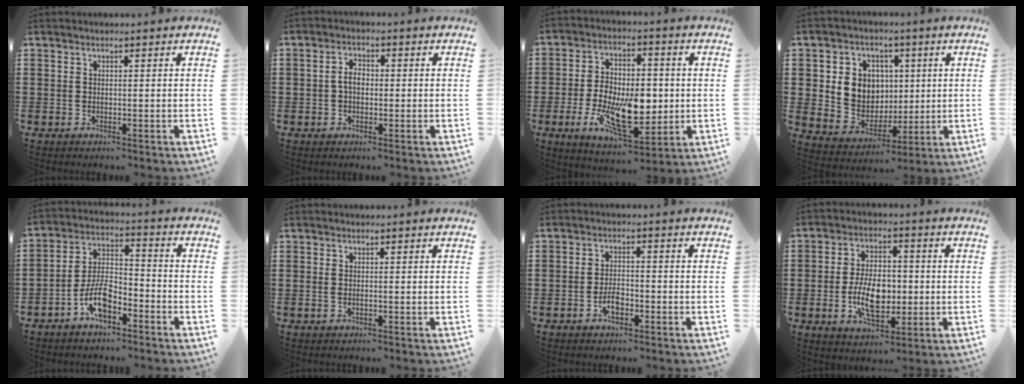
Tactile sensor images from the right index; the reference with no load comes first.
{"total": 2.7, "force": [-0.4, 1.5, 2.2], "torque": [-0.043, 0.003, -0.008]}
{"total": 13.3, "force": [-2.0, 6.9, 11.2], "torque": [-0.208, -0.011, -0.033]}
{"total": 7.4, "force": [1.5, 6.9, 2.3], "torque": [-0.063, 0.007, 0.030]}
{"total": 7.6, "force": [-4.5, 3.4, 5.2], "torque": [-0.112, 0.012, -0.085]}
{"total": 0.7, "force": [-0.2, 0.2, 0.6], "torque": [-0.013, -0.004, -0.003]}
{"total": 3.4, "force": [-1.6, 1.5, 2.5], "torque": [-0.054, 0.003, -0.032]}
{"total": 9.0, "force": [-1.5, 5.1, 7.3], "torque": [-0.139, 0.000, -0.034]}